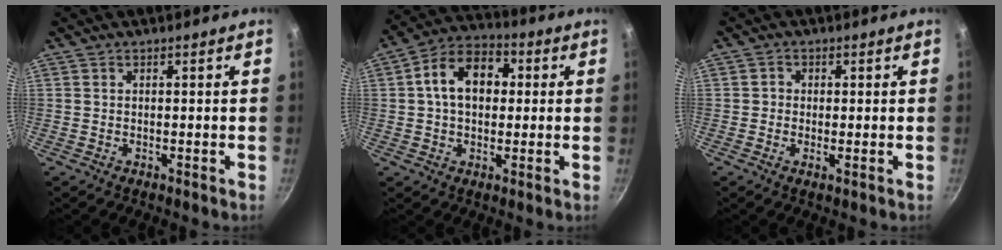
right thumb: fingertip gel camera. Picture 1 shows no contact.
{"total": 12.3, "force": [1.8, 8.6, 8.7], "torque": [-0.108, 0.026, 0.011]}
{"total": 1.8, "force": [0.0, 1.5, 1.0], "torque": [-0.014, -0.006, -0.009]}